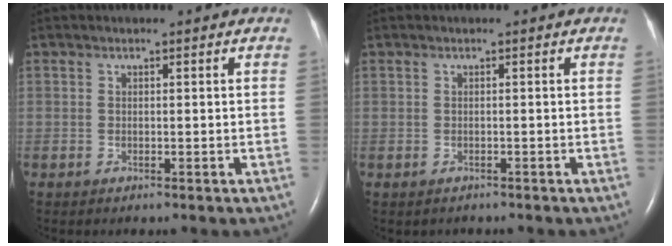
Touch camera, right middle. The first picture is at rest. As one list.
[{"total": 0.6, "force": [-0.5, 0.4, 0.1], "torque": [-0.008, 0.000, -0.006]}]